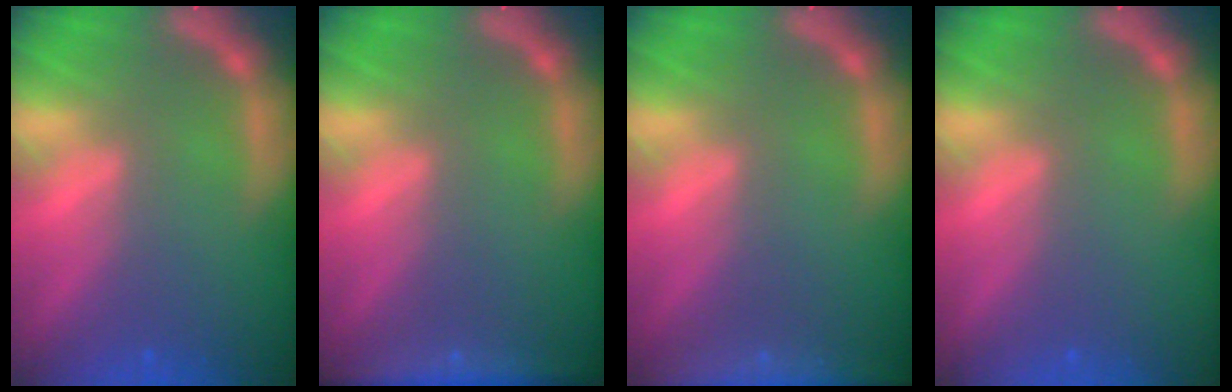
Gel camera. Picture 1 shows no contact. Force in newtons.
{"total": 4.4}
{"total": 7.4}
{"total": 0.0}